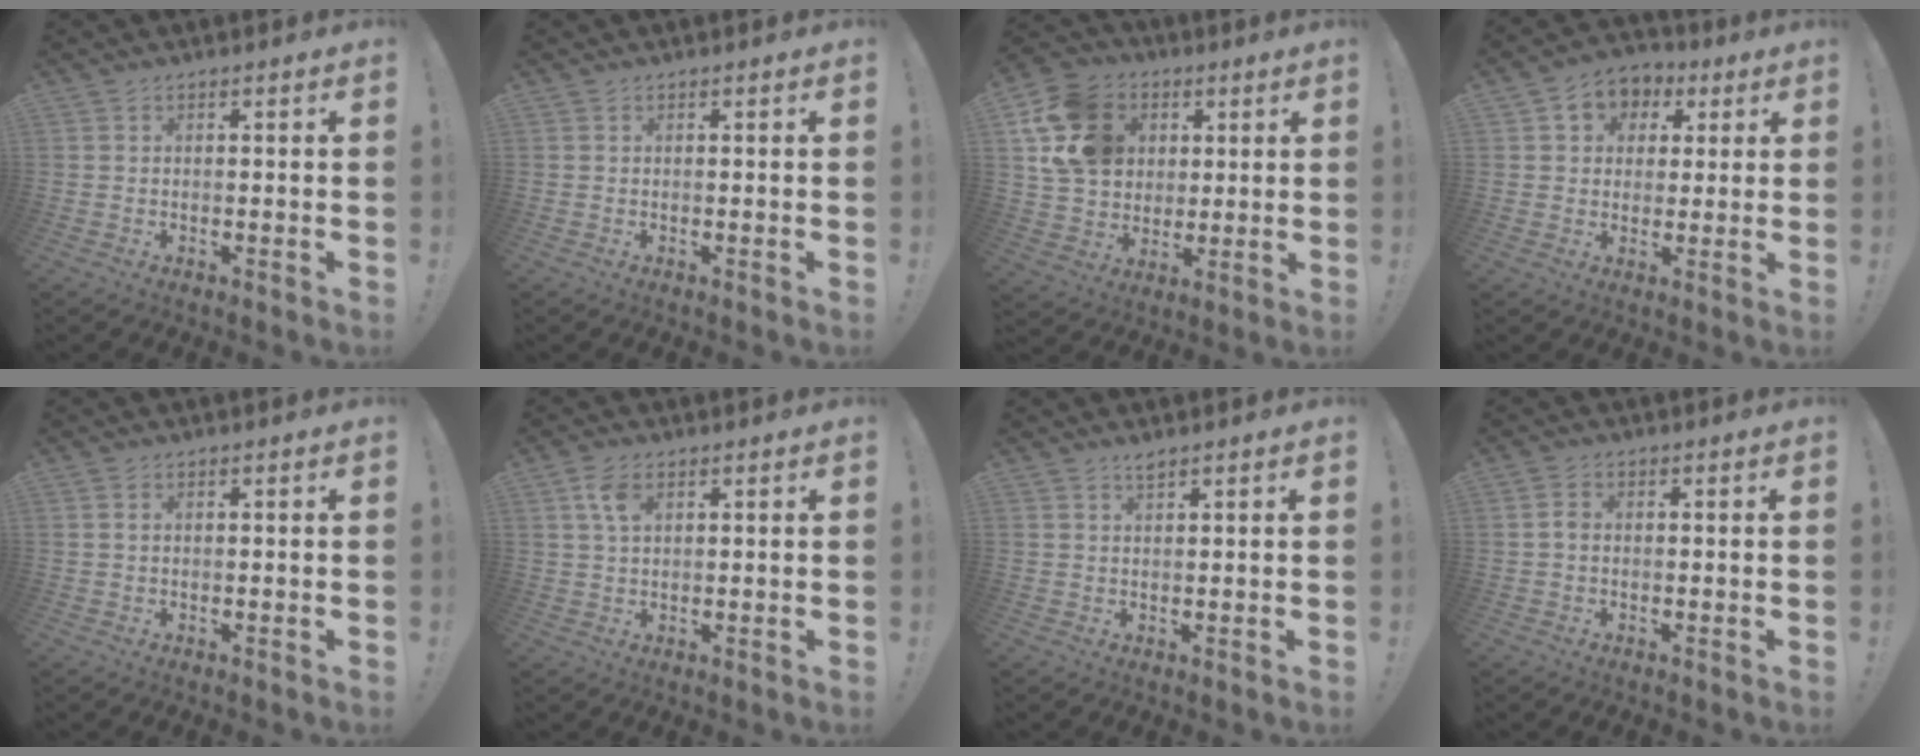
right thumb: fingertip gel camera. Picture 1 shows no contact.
{"total": 0.0}
{"total": 17.0, "force": [4.9, 13.8, 8.6], "torque": [-0.132, -0.008, 0.103]}
{"total": 7.9, "force": [2.2, 7.0, 3.0], "torque": [-0.042, 0.001, 0.048]}
{"total": 0.9, "force": [0.4, 0.5, 0.7], "torque": [-0.019, 0.005, 0.008]}
{"total": 4.9, "force": [2.0, 2.7, 3.5], "torque": [-0.062, 0.000, 0.037]}
{"total": 1.7, "force": [1.4, 0.1, 0.9], "torque": [-0.017, -0.004, 0.025]}
{"total": 2.0, "force": [-0.2, 1.4, 1.4], "torque": [-0.031, 0.010, -0.003]}